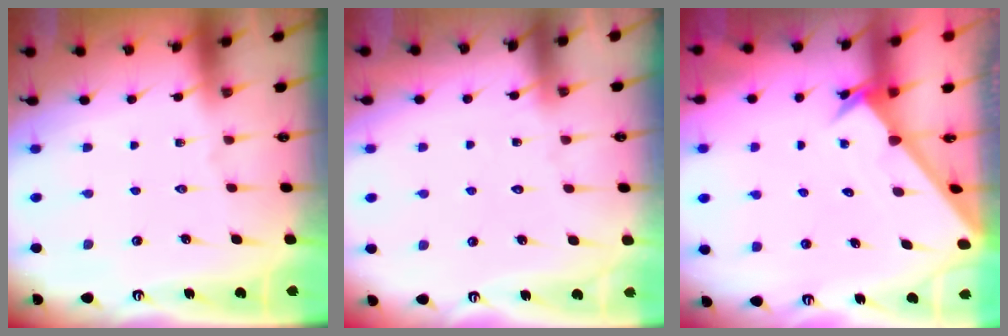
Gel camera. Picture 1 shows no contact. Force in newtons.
{"total": 5.5, "press": 5.5, "slide": 0.4}
{"total": 2.2, "press": 2.2, "slide": 0.2}